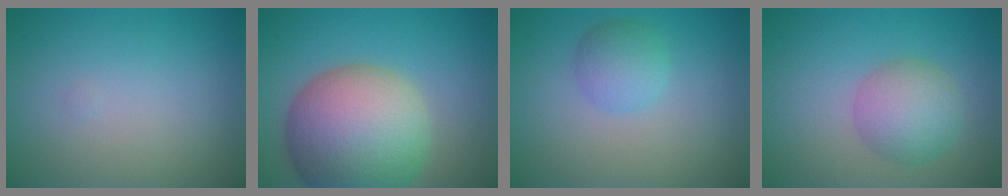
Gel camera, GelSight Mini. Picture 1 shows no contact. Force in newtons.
{"total": 13.1, "press": 13.1, "slide": 0.8}
{"total": 2.6, "press": 2.6, "slide": 0.1}
{"total": 4.3, "press": 4.3, "slide": 0.1}